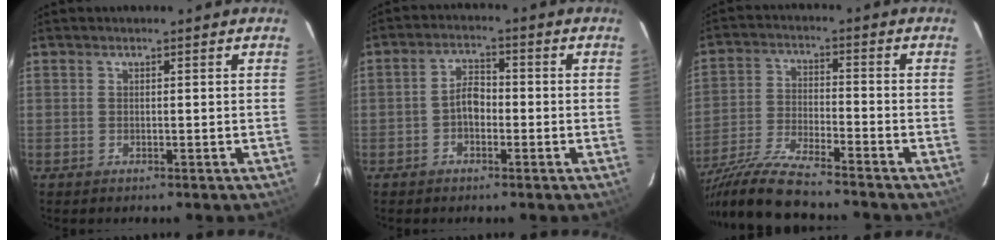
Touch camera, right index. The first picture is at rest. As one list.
[{"total": 3.8, "force": [-1.2, 2.5, 2.7], "torque": [-0.048, 0.013, -0.022]}, {"total": 13.7, "force": [-12.1, 0.4, 6.2], "torque": [-0.136, -0.023, -0.230]}]